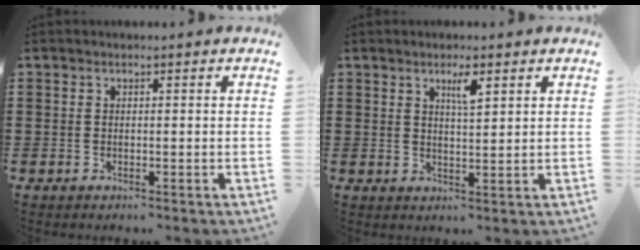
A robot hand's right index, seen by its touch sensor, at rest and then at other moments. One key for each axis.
{"total": 3.1, "fx": 1.7, "fy": 0.6, "fz": 2.5, "tx": -0.037, "ty": -0.002, "tz": 0.024}